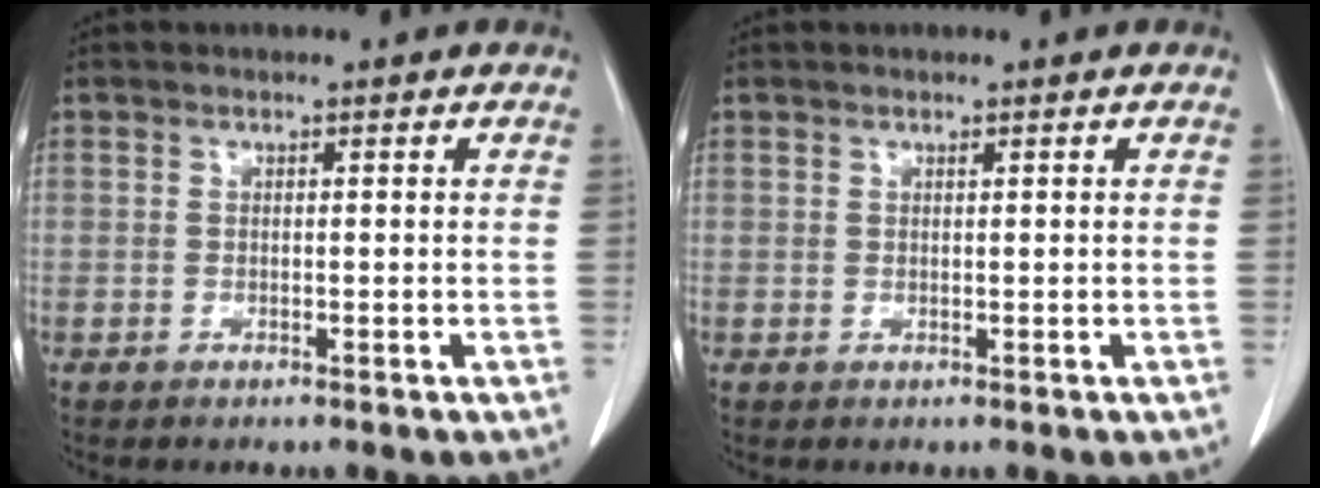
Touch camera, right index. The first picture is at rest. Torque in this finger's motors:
{"motor_torque": [-0.02, 0.04, -0.02, 0.00]}